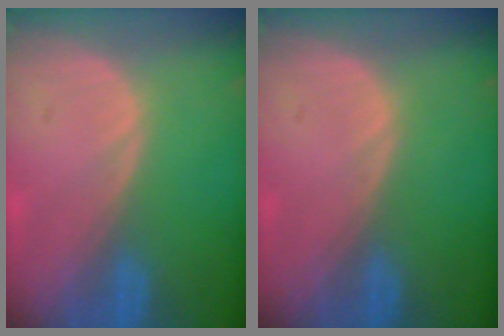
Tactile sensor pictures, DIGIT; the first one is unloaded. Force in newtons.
{"total": 0.0}